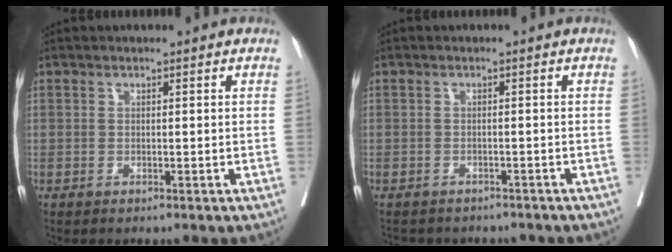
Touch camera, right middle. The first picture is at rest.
{"total": 7.8, "force": [-7.0, 2.8, 1.9], "torque": [-0.028, 0.003, -0.079]}